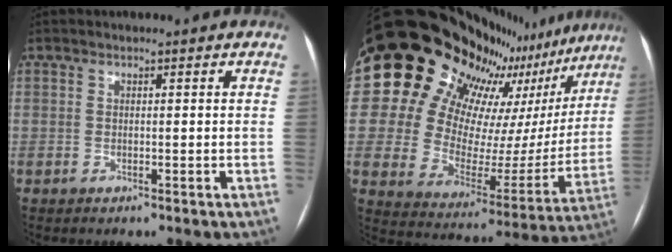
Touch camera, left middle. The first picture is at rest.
{"total": 26.0, "force": [21.5, 10.6, 10.1], "torque": [-0.167, -0.041, 0.289]}